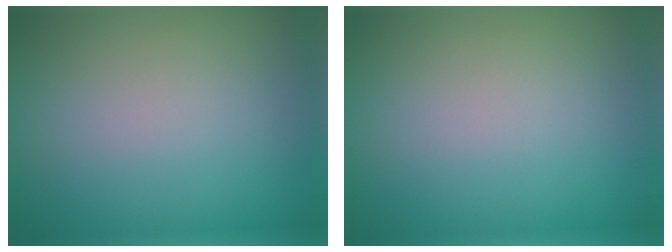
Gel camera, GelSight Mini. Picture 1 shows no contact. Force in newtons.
{"total": 0.0}